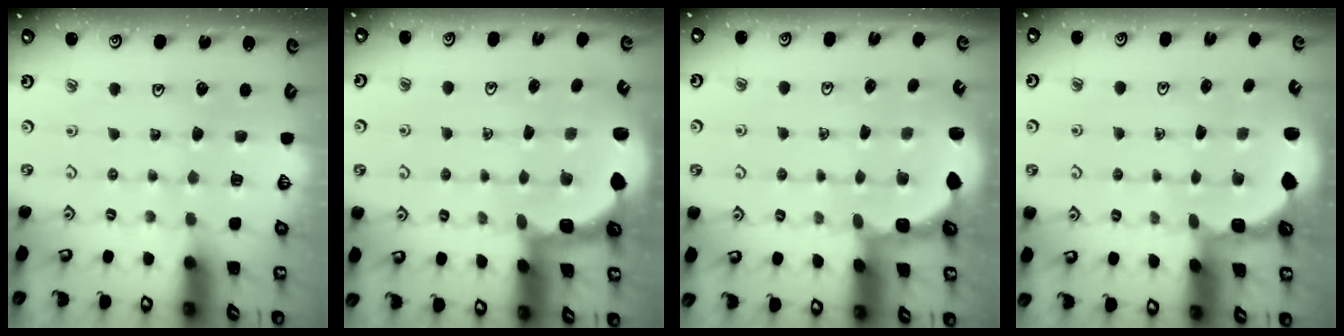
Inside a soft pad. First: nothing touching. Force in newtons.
{"total": 2.1, "press": 2.0, "slide": 0.6}
{"total": 2.7, "press": 2.3, "slide": 1.4}
{"total": 2.7, "press": 2.1, "slide": 1.7}